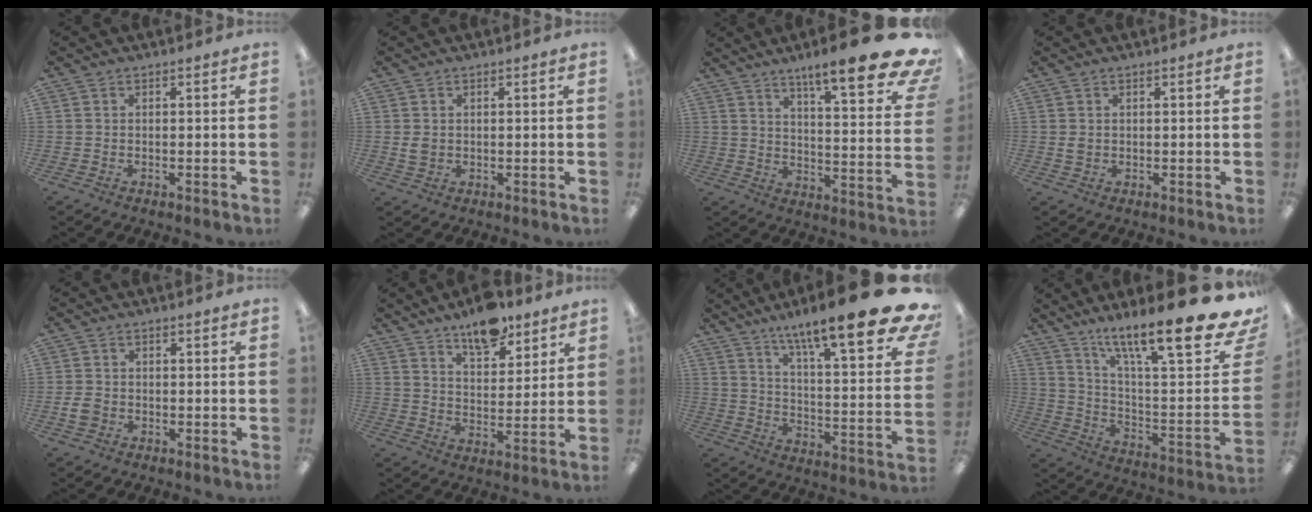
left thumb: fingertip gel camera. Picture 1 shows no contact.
{"total": 2.2, "force": [0.5, 1.8, 1.2], "torque": [-0.017, -0.001, 0.007]}
{"total": 16.6, "force": [12.1, 2.8, 11.1], "torque": [-0.154, -0.091, 0.188]}
{"total": 1.4, "force": [0.5, 1.1, 0.8], "torque": [-0.016, 0.003, 0.009]}
{"total": 3.2, "force": [-0.8, 2.6, 1.8], "torque": [-0.028, 0.001, -0.017]}
{"total": 11.1, "force": [8.5, 4.8, 5.3], "torque": [-0.062, -0.051, 0.146]}
{"total": 20.4, "force": [14.6, 3.6, 13.8], "torque": [-0.208, -0.103, 0.231]}
{"total": 22.2, "force": [15.4, 3.2, 15.6], "torque": [-0.227, -0.116, 0.240]}